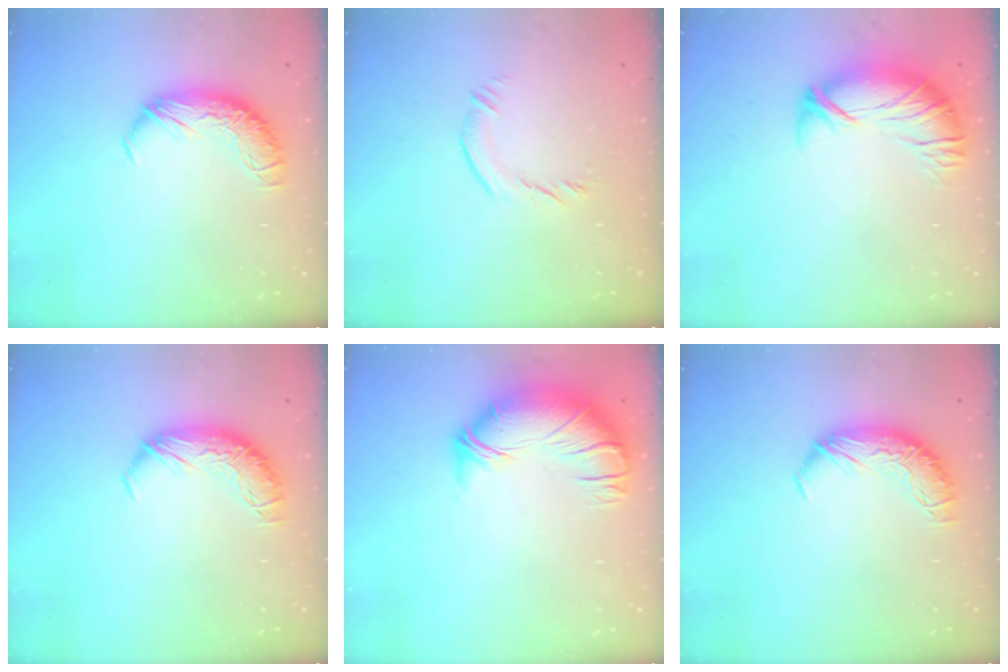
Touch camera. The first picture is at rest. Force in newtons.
{"total": 4.1, "press": 3.9, "slide": 1.2}
{"total": 3.3, "press": 2.4, "slide": 2.3}
{"total": 0.0}
{"total": 2.6, "press": 0.3, "slide": 2.6}
{"total": 0.0}